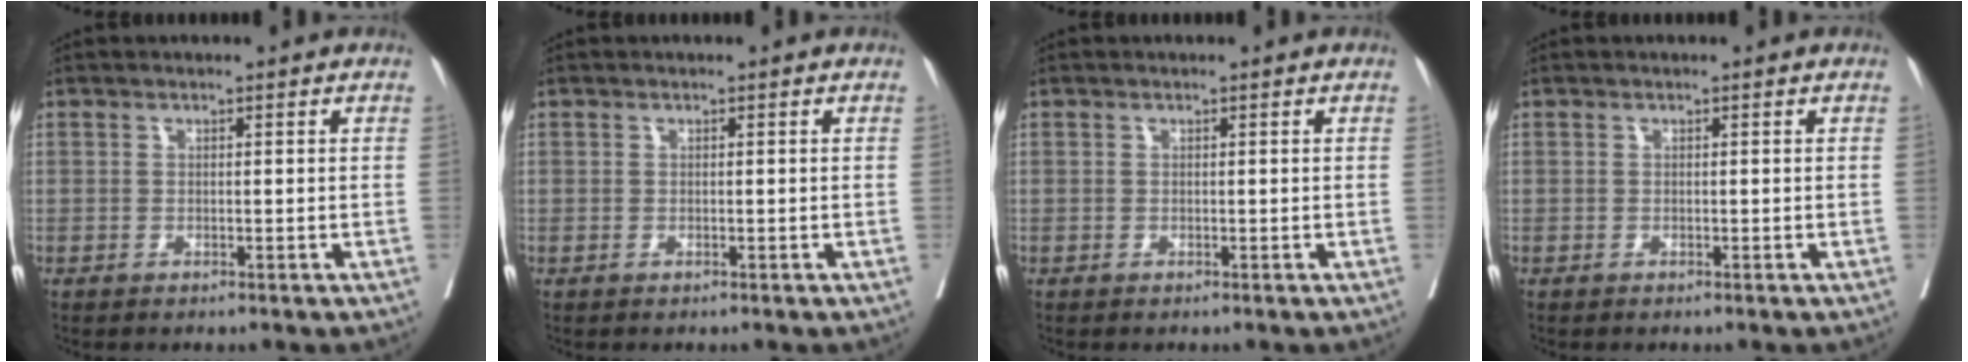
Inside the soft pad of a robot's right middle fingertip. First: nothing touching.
{"total": 0.0}
{"total": 0.0}
{"total": 0.0}